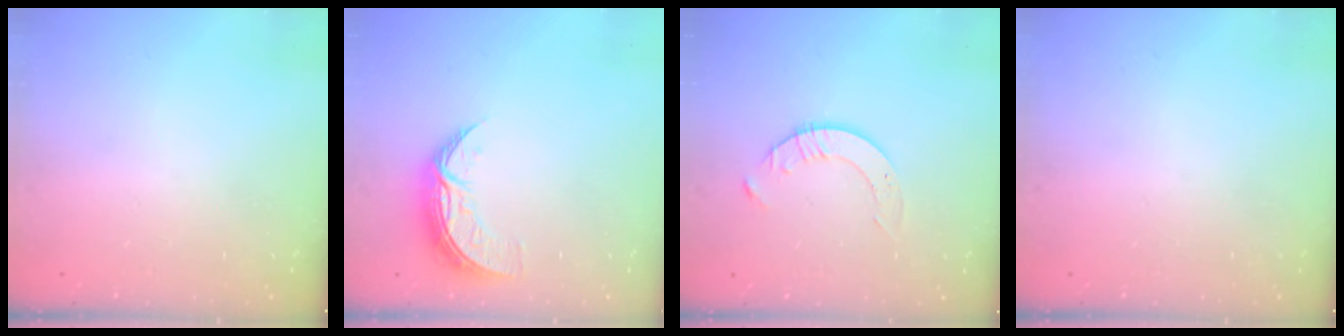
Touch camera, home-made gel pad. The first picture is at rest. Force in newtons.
{"total": 8.4, "press": 8.4, "slide": 0.4}
{"total": 3.5, "press": 3.4, "slide": 0.4}
{"total": 0.0}